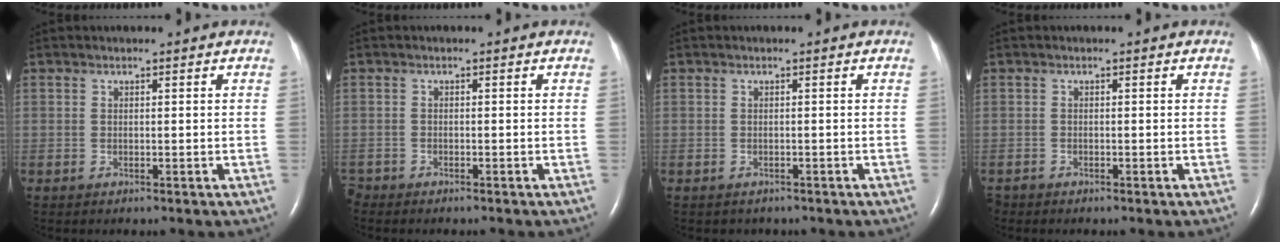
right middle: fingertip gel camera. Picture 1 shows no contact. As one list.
[{"total": 1.8, "force": [-1.7, 0.4, -0.1], "torque": [0.003, -0.004, -0.028]}, {"total": 1.7, "force": [-1.4, 0.9, 0.2], "torque": [-0.008, 0.000, -0.015]}, {"total": 0.8, "force": [-0.7, 0.3, 0.0], "torque": [-0.003, -0.001, -0.013]}]